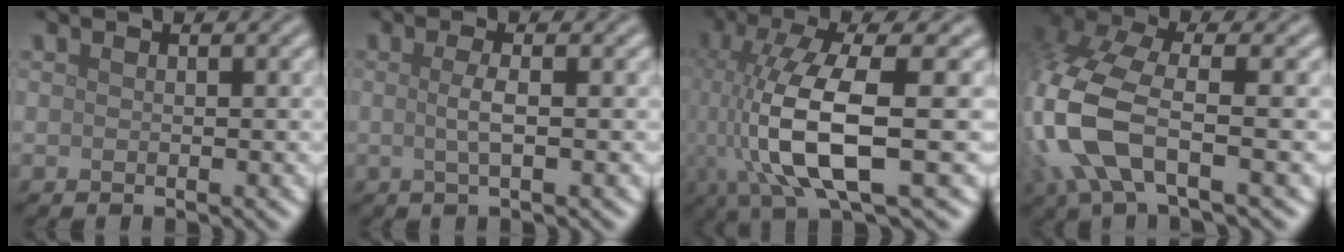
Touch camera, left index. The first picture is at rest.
{"total": 1.9, "force": [0.0, 0.5, 1.9], "torque": [-0.035, 0.002, -0.003]}
{"total": 10.4, "force": [-0.9, 3.0, 9.9], "torque": [-0.199, -0.002, -0.016]}
{"total": 8.3, "force": [-1.4, 3.9, 7.2], "torque": [-0.179, 0.000, -0.041]}